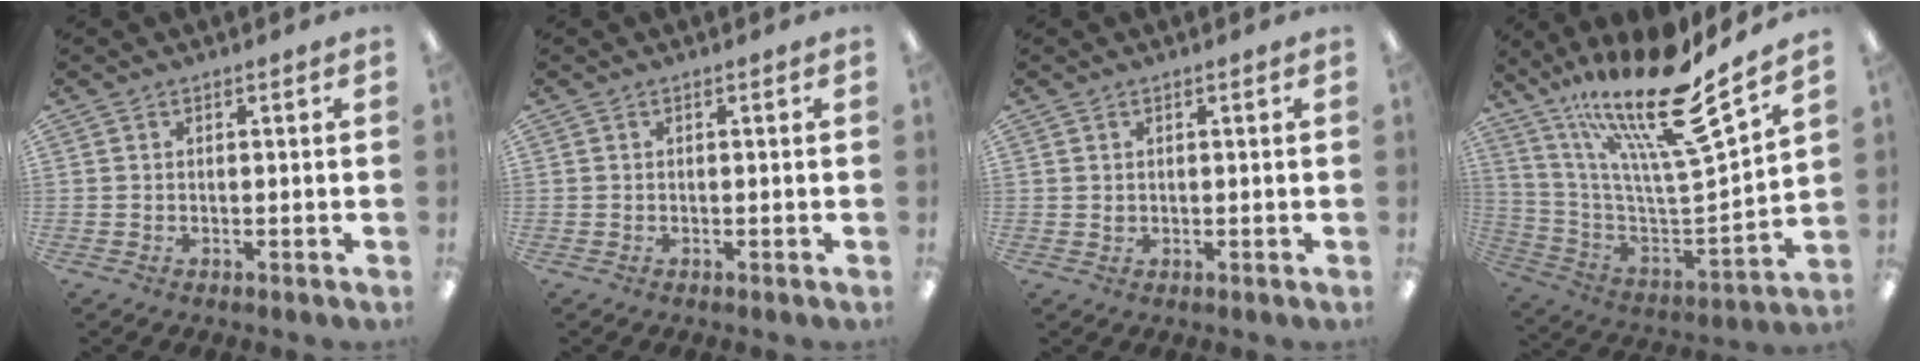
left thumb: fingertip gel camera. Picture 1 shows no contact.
{"total": 0.0}
{"total": 0.7, "force": [0.4, 0.6, 0.1], "torque": [-0.004, 0.002, 0.007]}
{"total": 21.6, "force": [15.4, 3.7, 14.7], "torque": [-0.243, -0.109, 0.248]}